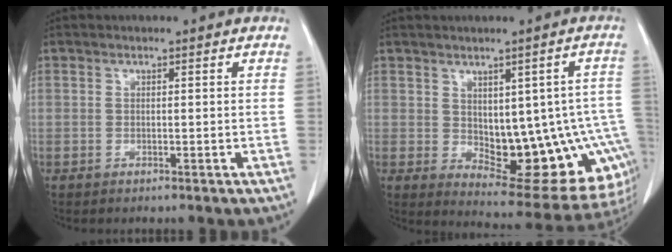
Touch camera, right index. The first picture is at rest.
{"total": 17.6, "force": [-2.2, 8.2, 15.4], "torque": [-0.136, 0.014, -0.003]}